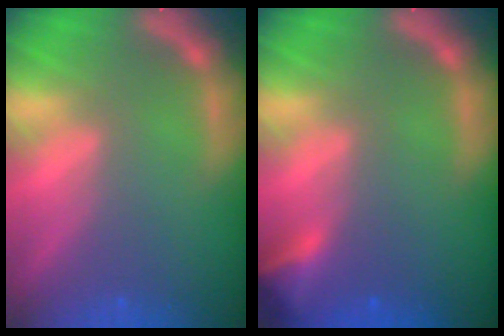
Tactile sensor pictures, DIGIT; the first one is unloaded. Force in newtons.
{"total": 2.9}